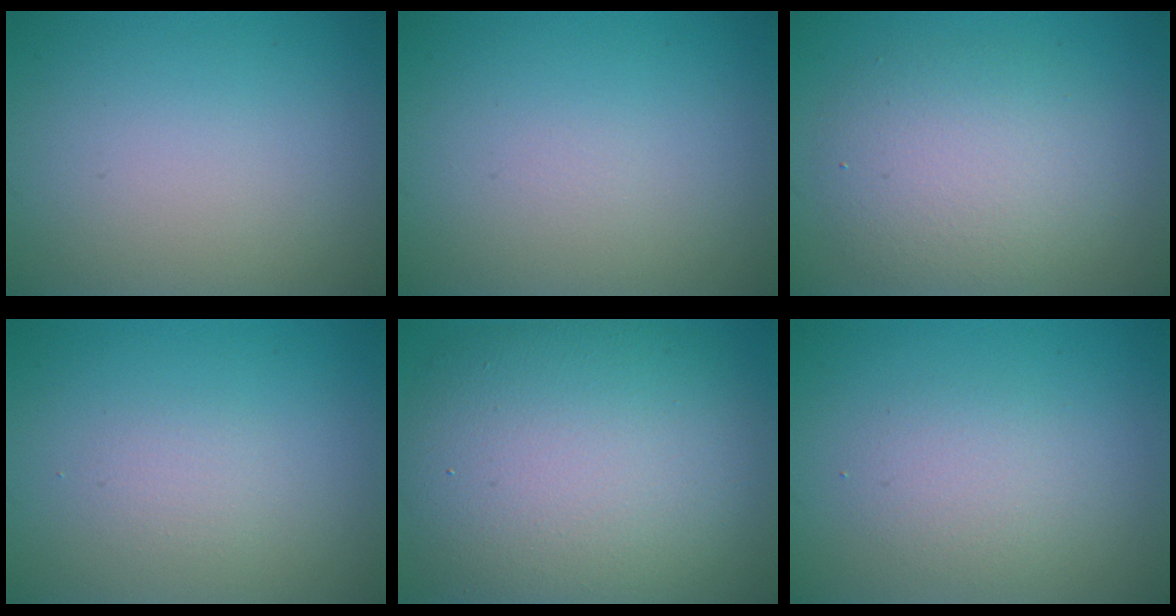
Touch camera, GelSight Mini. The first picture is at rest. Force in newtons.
{"total": 0.0}
{"total": 5.1, "press": 5.1, "slide": 0.5}
{"total": 1.1, "press": 1.1, "slide": 0.0}
{"total": 12.9, "press": 12.8, "slide": 1.4}
{"total": 2.2, "press": 2.2, "slide": 0.0}